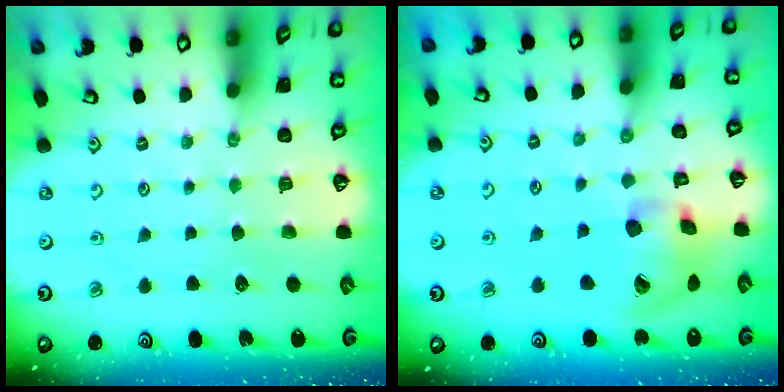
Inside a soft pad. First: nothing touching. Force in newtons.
{"total": 15.2, "press": 15.0, "slide": 2.4}